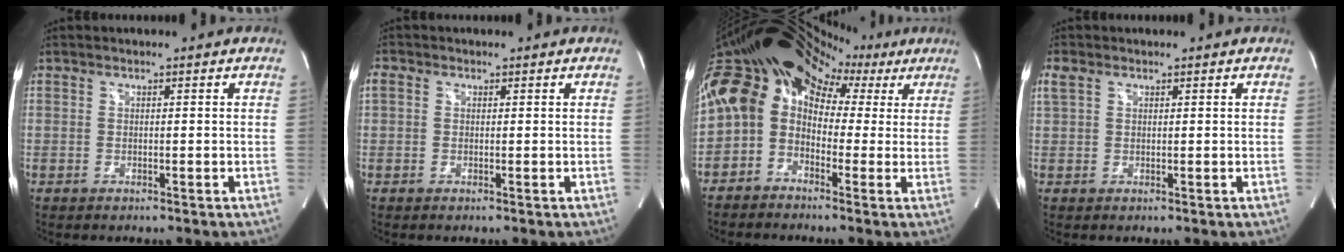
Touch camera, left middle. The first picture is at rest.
{"total": 2.3, "force": [0.6, 1.9, 1.2], "torque": [-0.046, 0.023, 0.015]}
{"total": 22.0, "force": [5.4, 17.7, 11.8], "torque": [-0.278, 0.133, 0.075]}
{"total": 2.8, "force": [1.4, 1.8, 1.6], "torque": [-0.056, 0.026, 0.036]}